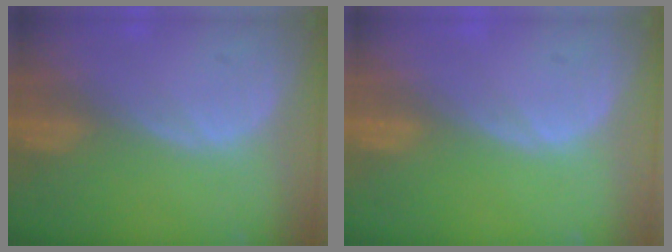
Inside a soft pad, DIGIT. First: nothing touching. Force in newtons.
{"total": 0.0}